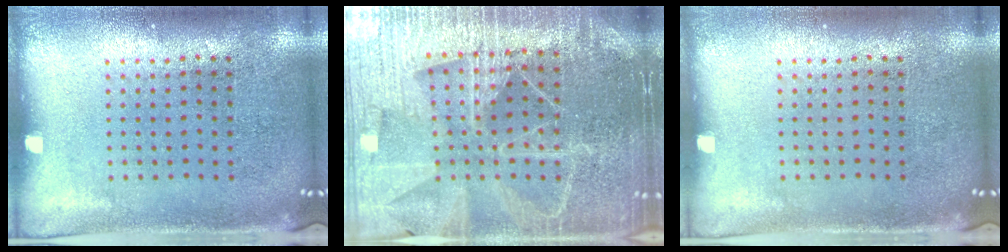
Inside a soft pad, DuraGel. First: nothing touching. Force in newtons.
{"total": 5.1, "press": 4.7, "slide": 2.2}
{"total": 0.0}